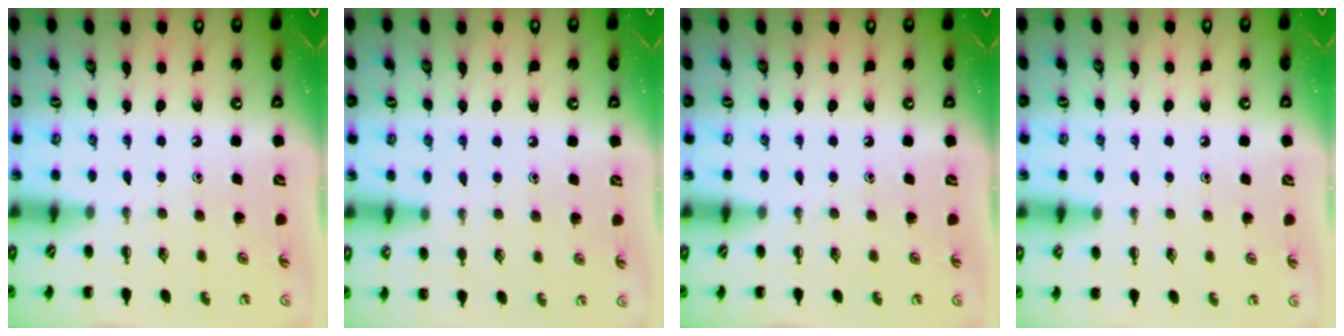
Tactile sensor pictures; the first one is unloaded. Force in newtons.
{"total": 6.8, "press": 6.5, "slide": 2.0}
{"total": 0.0}
{"total": 5.6, "press": 5.3, "slide": 1.7}